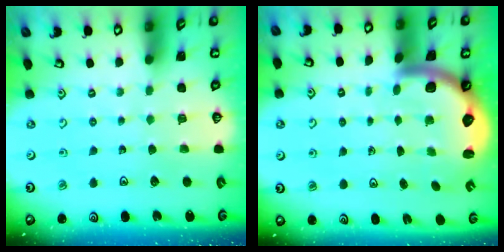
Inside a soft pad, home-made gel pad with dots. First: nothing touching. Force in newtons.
{"total": 2.9, "press": 2.9, "slide": 0.5}